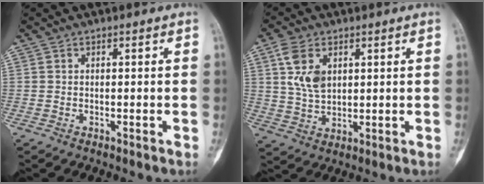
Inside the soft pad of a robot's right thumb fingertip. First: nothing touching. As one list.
[{"total": 7.7, "force": [2.7, 4.7, 5.5], "torque": [-0.097, -0.007, 0.059]}]